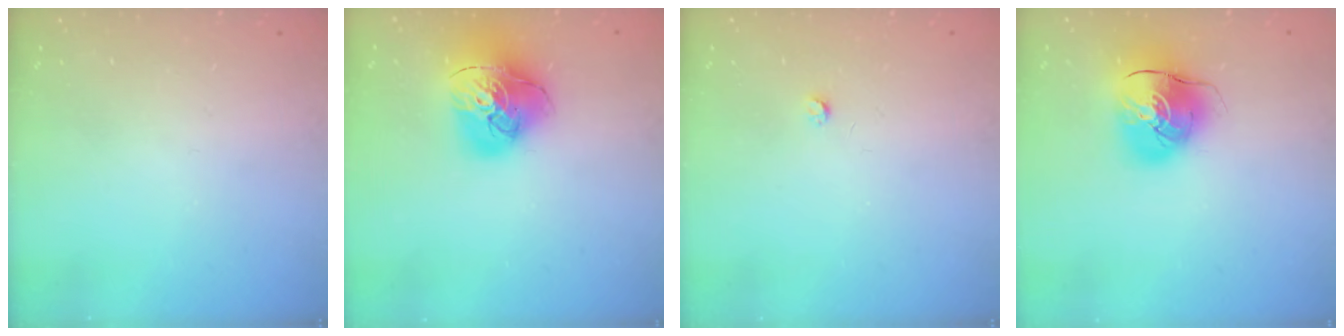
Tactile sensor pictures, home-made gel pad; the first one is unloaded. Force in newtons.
{"total": 18.6, "press": 18.5, "slide": 2.0}
{"total": 2.5, "press": 2.5, "slide": 0.4}
{"total": 11.4, "press": 11.3, "slide": 1.8}